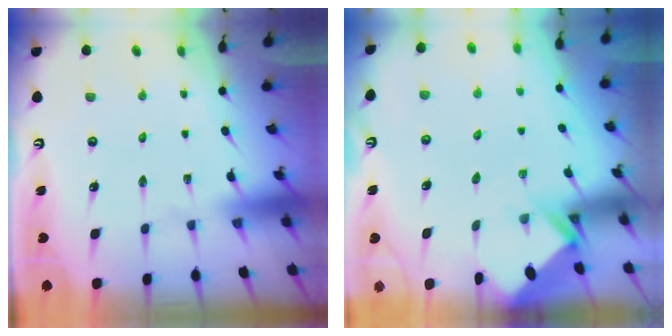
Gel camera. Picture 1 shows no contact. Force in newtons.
{"total": 2.7, "press": 2.7, "slide": 0.2}